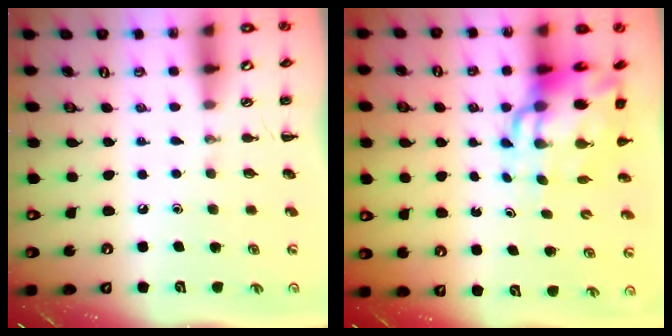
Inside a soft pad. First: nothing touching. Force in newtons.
{"total": 12.0, "press": 11.6, "slide": 3.2}